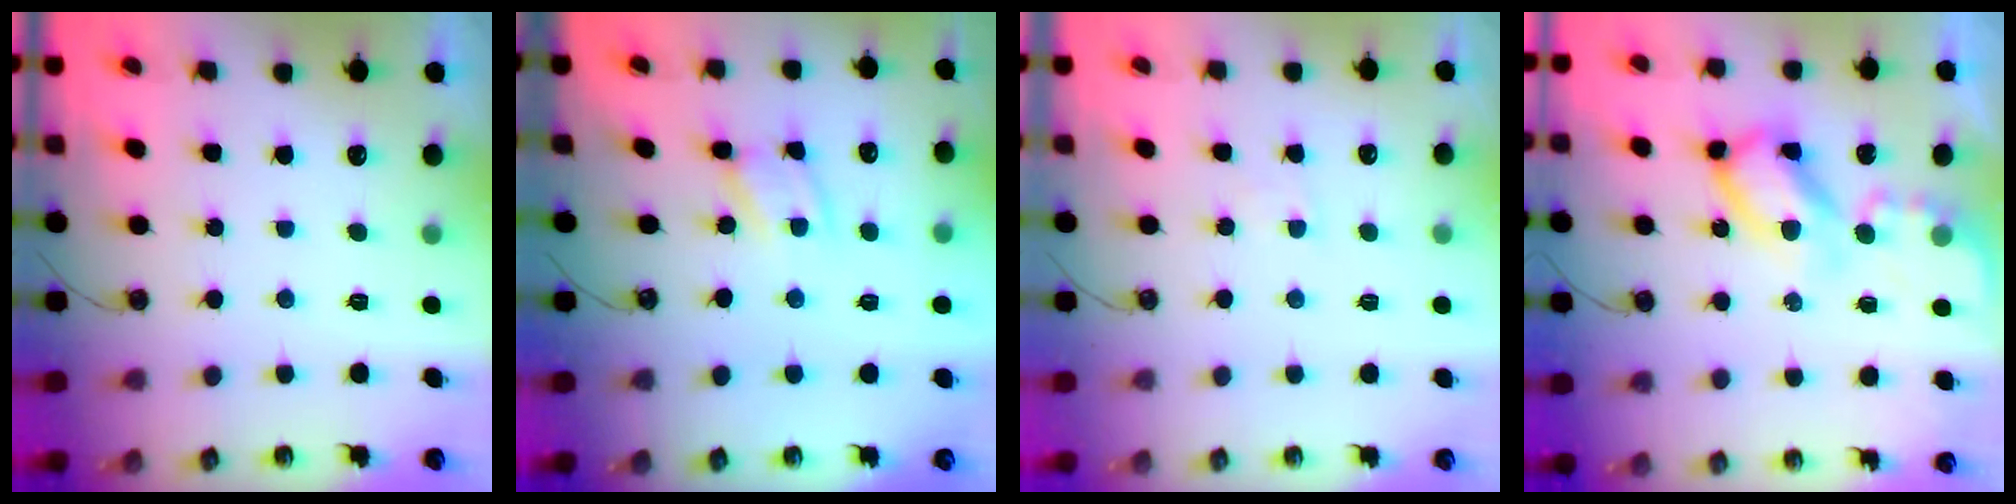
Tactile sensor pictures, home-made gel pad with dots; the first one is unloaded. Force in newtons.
{"total": 4.0, "press": 4.0, "slide": 0.2}
{"total": 3.4, "press": 3.4, "slide": 0.5}
{"total": 13.1, "press": 13.1, "slide": 1.4}